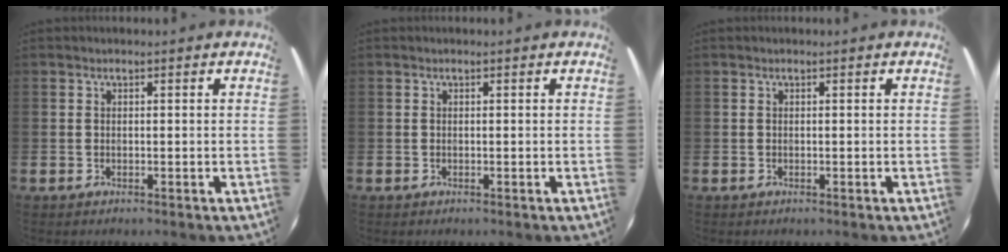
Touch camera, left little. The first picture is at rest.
{"total": 0.0}
{"total": 0.0}